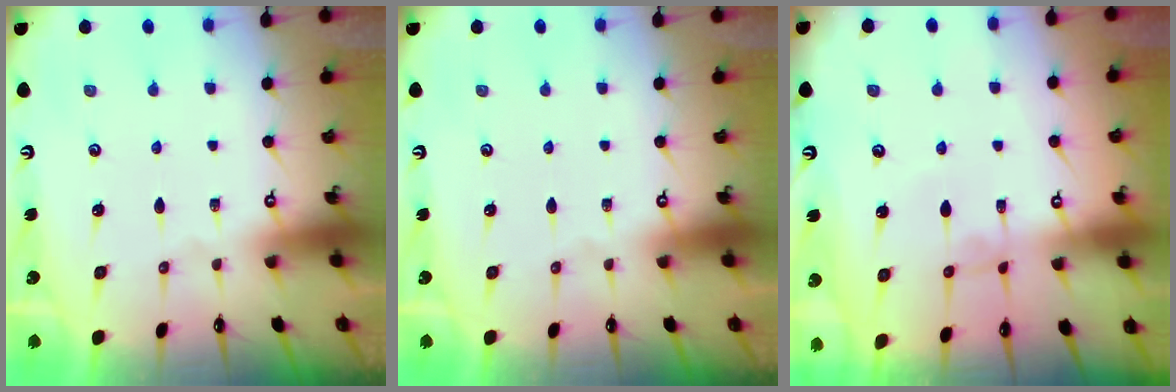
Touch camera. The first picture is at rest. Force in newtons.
{"total": 0.0}
{"total": 0.8, "press": 0.6, "slide": 0.5}